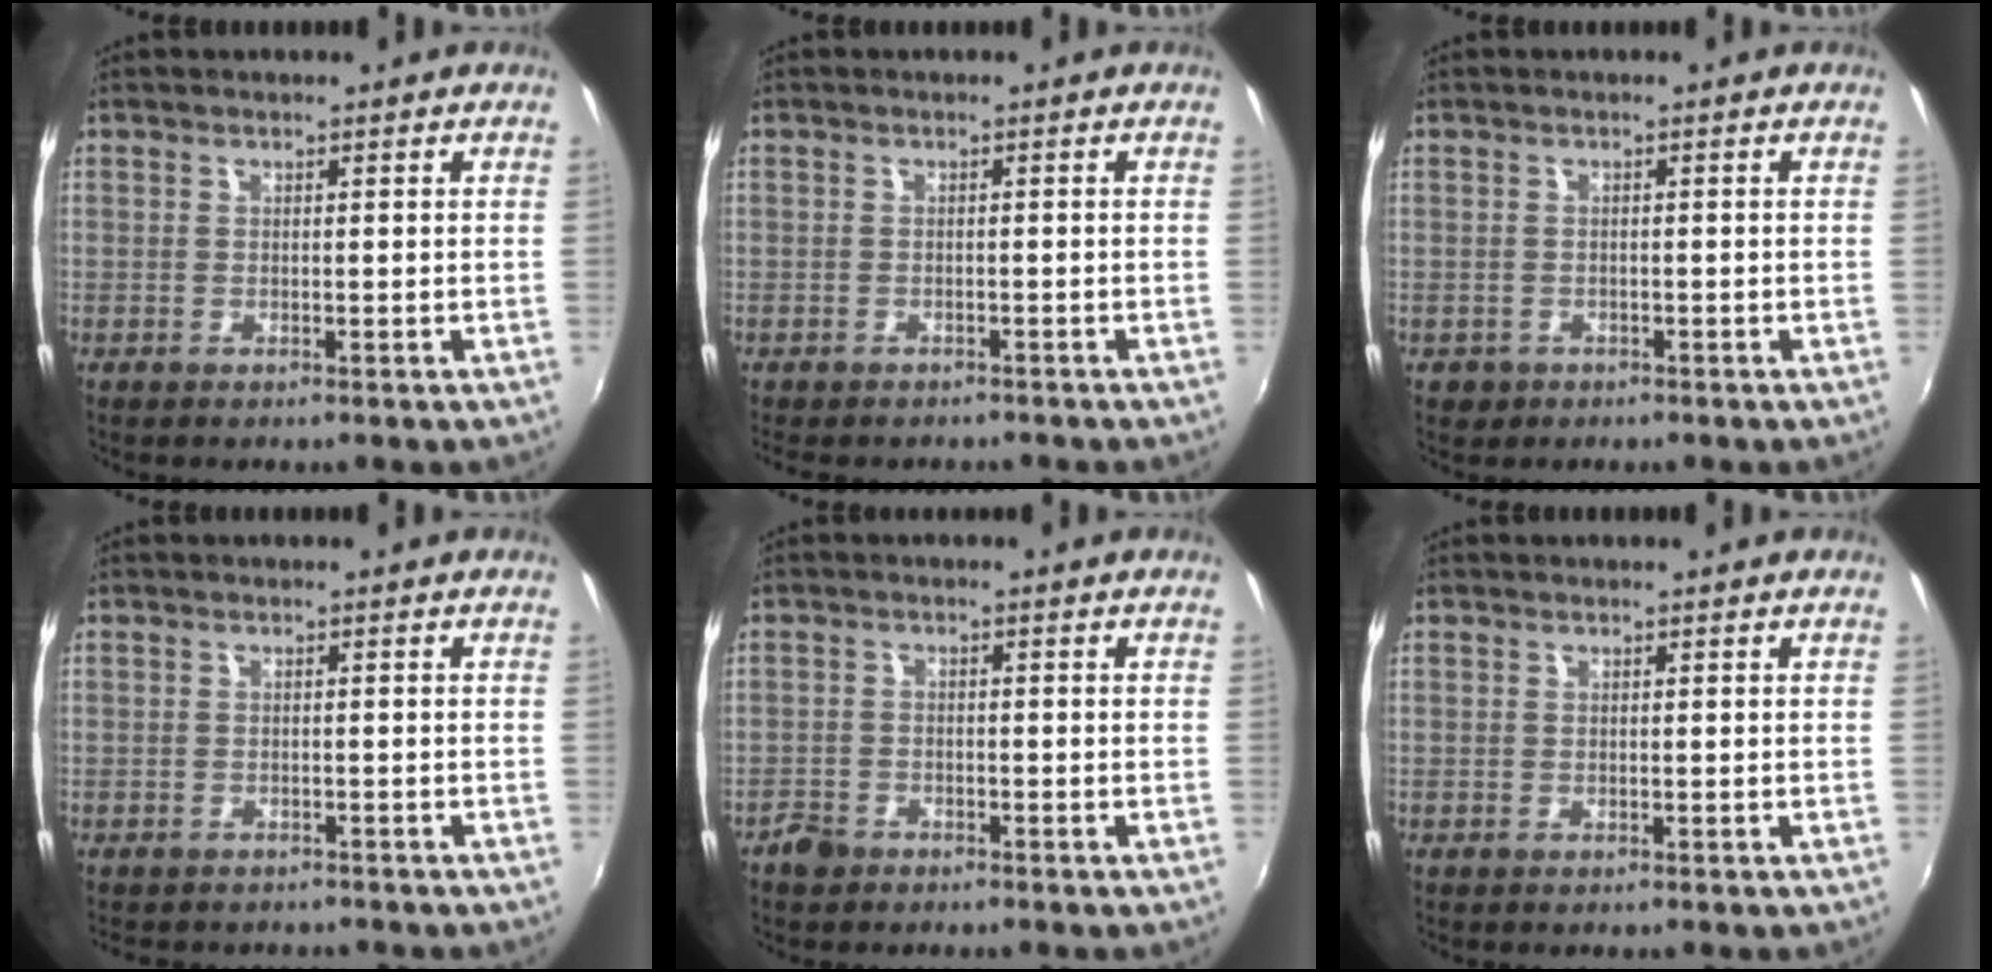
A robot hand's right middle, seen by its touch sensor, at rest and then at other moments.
{"total": 3.3, "force": [-2.8, 1.4, 1.0], "torque": [-0.028, -0.009, -0.040]}
{"total": 2.2, "force": [-1.0, 1.8, 0.7], "torque": [-0.020, -0.002, -0.012]}
{"total": 3.0, "force": [-2.6, 1.4, 0.6], "torque": [-0.018, -0.003, -0.038]}
{"total": 3.0, "force": [-2.4, 1.7, 0.6], "torque": [-0.022, 0.001, -0.046]}
{"total": 0.0}